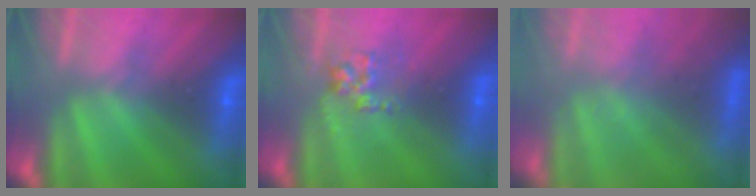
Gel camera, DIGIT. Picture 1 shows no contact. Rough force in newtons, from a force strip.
{"total": 2.8}
{"total": 9.3}